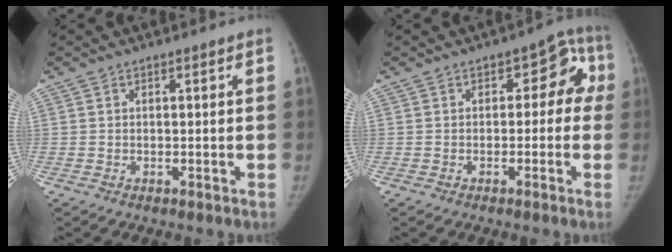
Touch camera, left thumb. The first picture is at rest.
{"total": 6.6, "force": [-0.4, 4.7, 4.5], "torque": [0.002, 0.026, -0.019]}